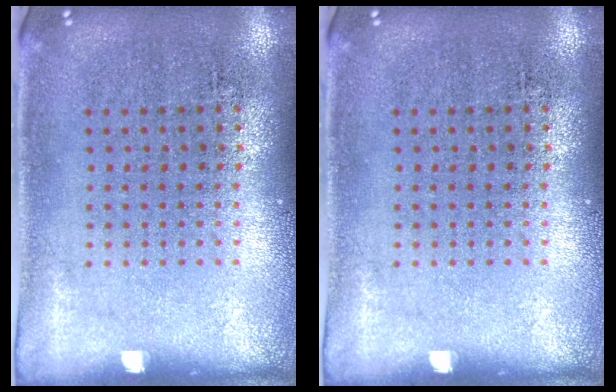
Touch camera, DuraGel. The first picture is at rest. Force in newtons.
{"total": 0.0}